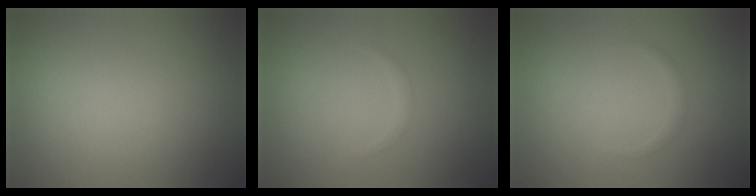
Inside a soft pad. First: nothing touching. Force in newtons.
{"total": 0.5, "press": 0.5, "slide": 0.0}
{"total": 0.8, "press": 0.8, "slide": 0.0}